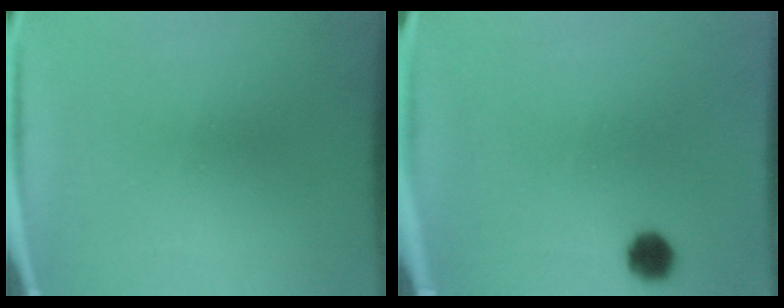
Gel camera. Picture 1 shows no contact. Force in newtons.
{"total": 4.2}